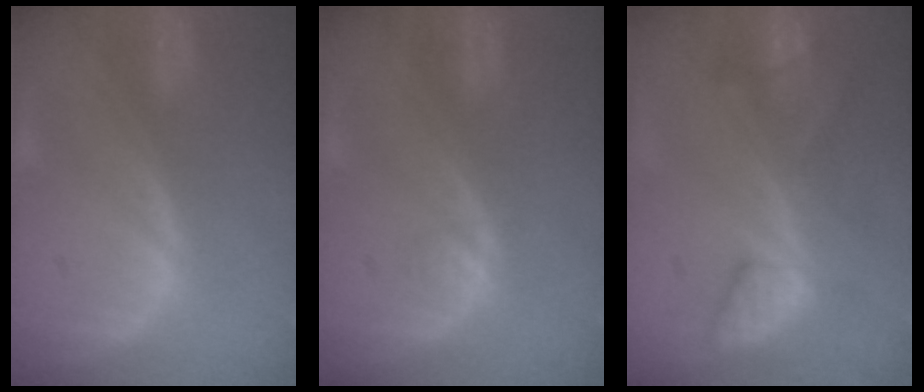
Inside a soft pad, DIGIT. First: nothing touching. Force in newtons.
{"total": 1.2, "press": 1.2, "slide": 0.2}
{"total": 8.1, "press": 7.2, "slide": 3.7}